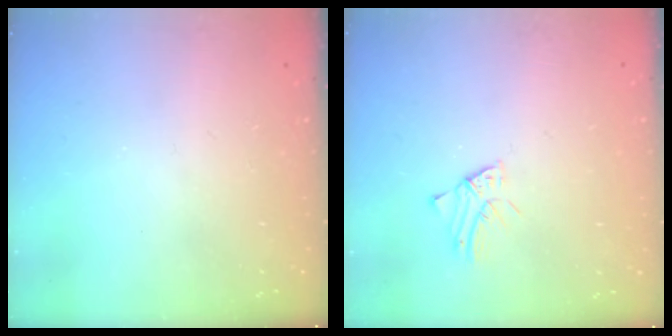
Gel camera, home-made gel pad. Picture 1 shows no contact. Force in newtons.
{"total": 1.2, "press": 1.2, "slide": 0.1}